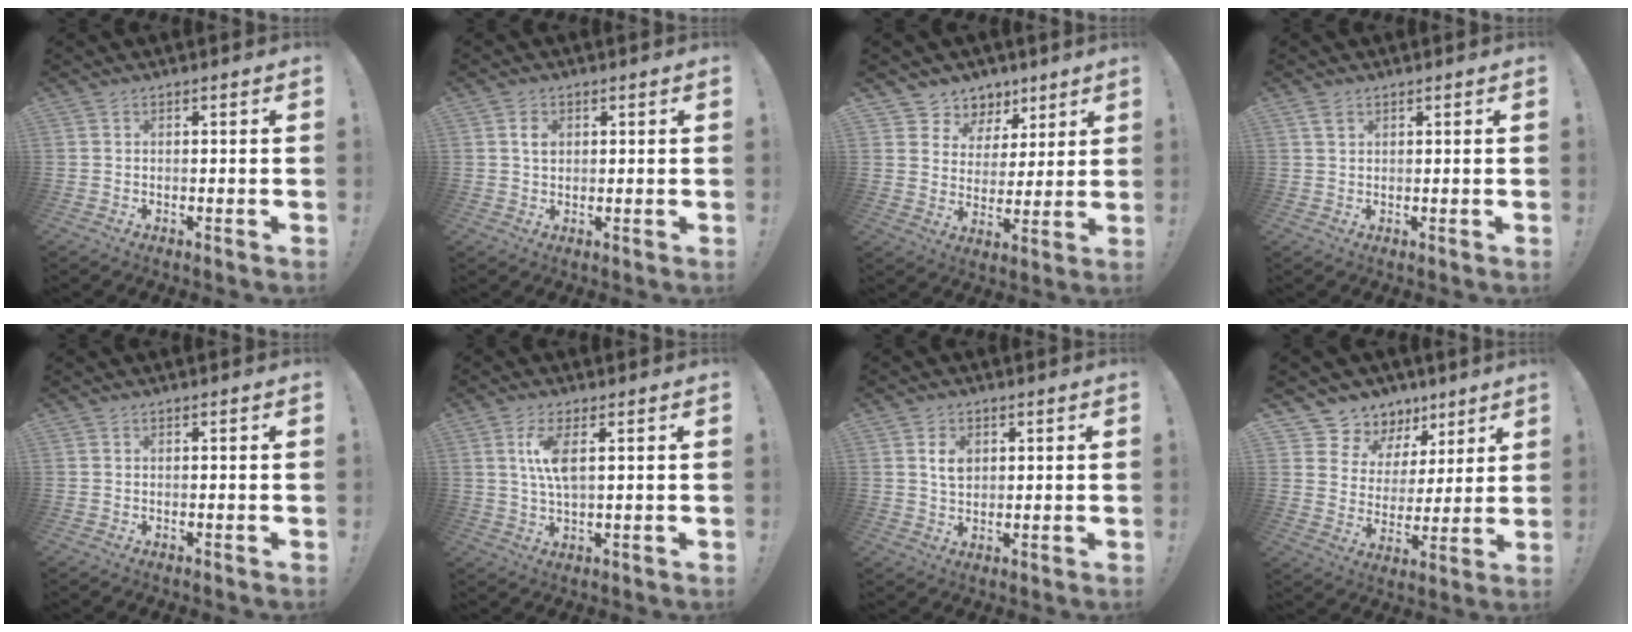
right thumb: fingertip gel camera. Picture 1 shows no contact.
{"total": 3.0, "force": [0.7, 2.2, 1.8], "torque": [-0.024, 0.001, 0.010]}
{"total": 7.4, "force": [4.4, 5.9, 0.8], "torque": [-0.005, -0.040, 0.088]}
{"total": 1.9, "force": [1.2, 1.0, 0.9], "torque": [-0.008, -0.004, 0.021]}
{"total": 0.0}
{"total": 7.7, "force": [2.1, 2.3, 7.0], "torque": [-0.127, -0.008, 0.033]}
{"total": 4.7, "force": [1.3, 3.7, 2.7], "torque": [-0.030, -0.004, 0.020]}
{"total": 9.5, "force": [6.7, 6.7, 1.2], "torque": [-0.024, -0.056, 0.130]}